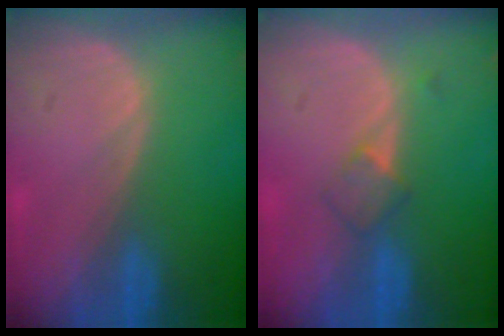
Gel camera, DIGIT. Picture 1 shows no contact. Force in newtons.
{"total": 2.7, "press": 2.4, "slide": 1.1}